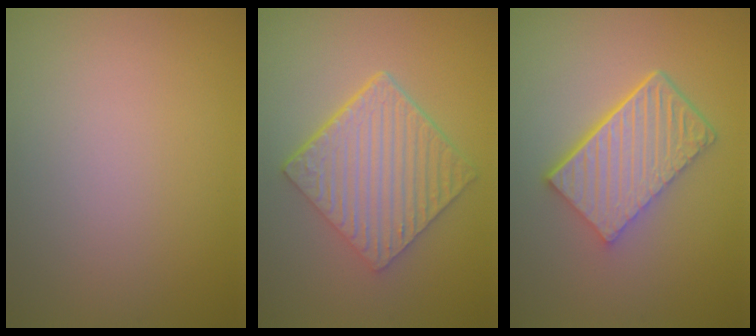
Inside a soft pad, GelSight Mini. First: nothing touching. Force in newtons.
{"total": 6.4, "press": 4.5, "slide": 4.7}
{"total": 6.7, "press": 4.4, "slide": 4.9}